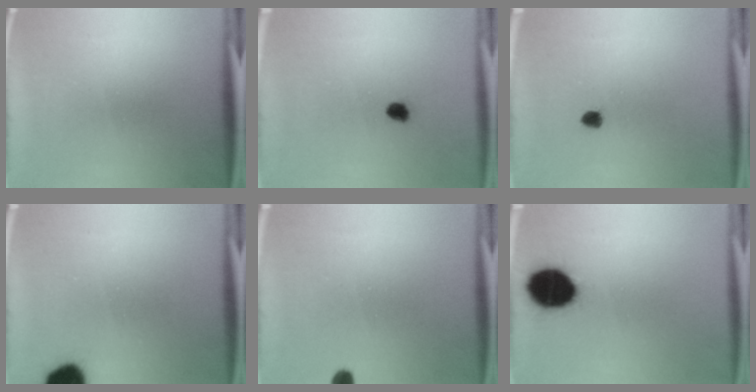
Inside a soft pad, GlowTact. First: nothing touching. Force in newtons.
{"total": 3.0}
{"total": 1.5}
{"total": 10.6}
{"total": 1.7}
{"total": 12.9}